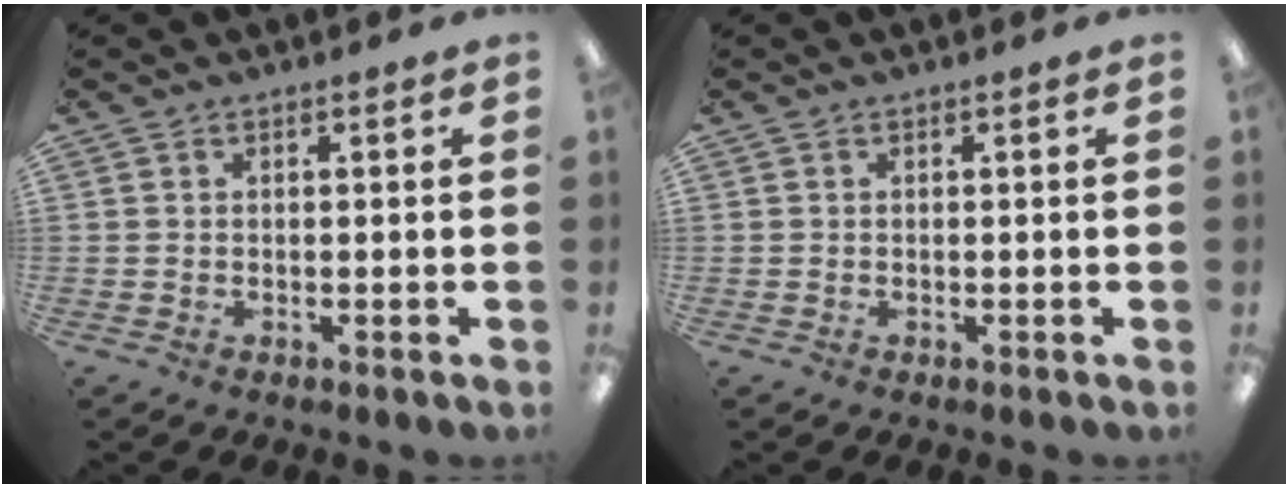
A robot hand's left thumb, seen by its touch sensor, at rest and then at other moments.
{"total": 0.0}